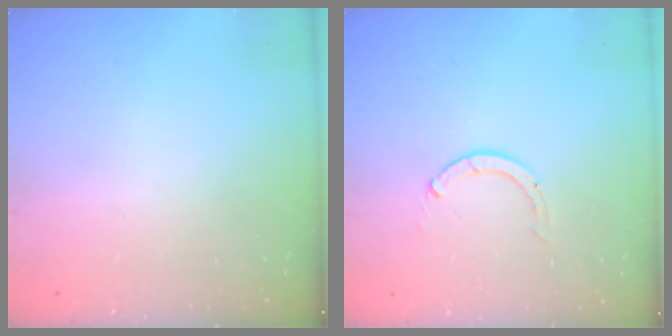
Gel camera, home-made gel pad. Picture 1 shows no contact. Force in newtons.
{"total": 0.0}